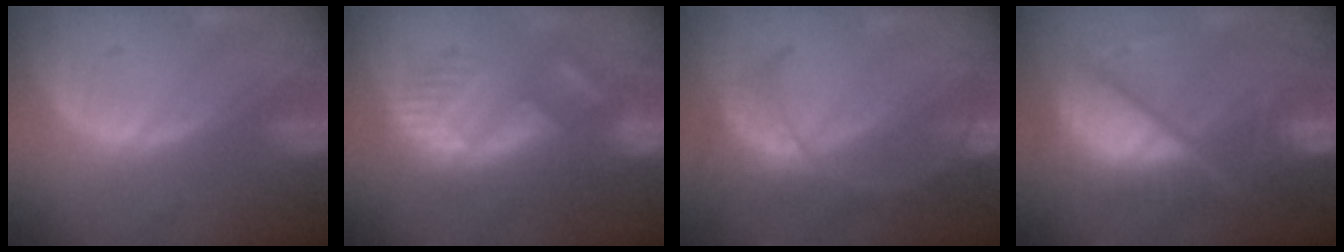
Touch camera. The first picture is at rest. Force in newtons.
{"total": 8.8, "press": 8.2, "slide": 3.3}
{"total": 7.8, "press": 6.9, "slide": 3.7}
{"total": 11.0, "press": 11.0, "slide": 1.3}